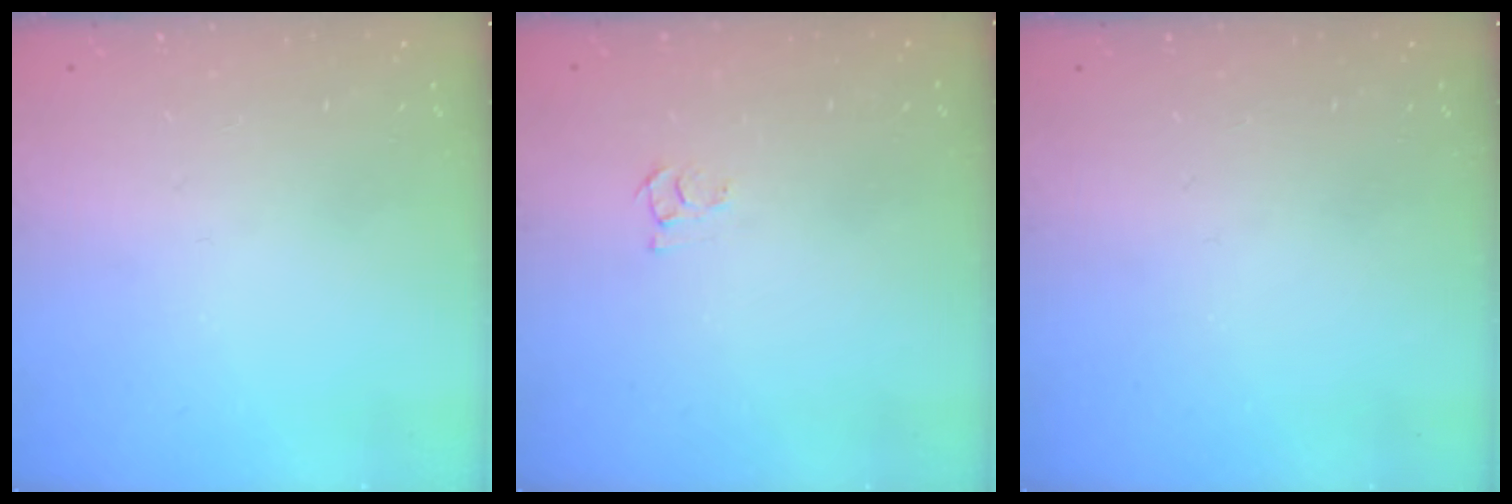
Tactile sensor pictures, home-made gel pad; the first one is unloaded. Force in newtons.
{"total": 4.0, "press": 3.9, "slide": 0.5}
{"total": 0.0}